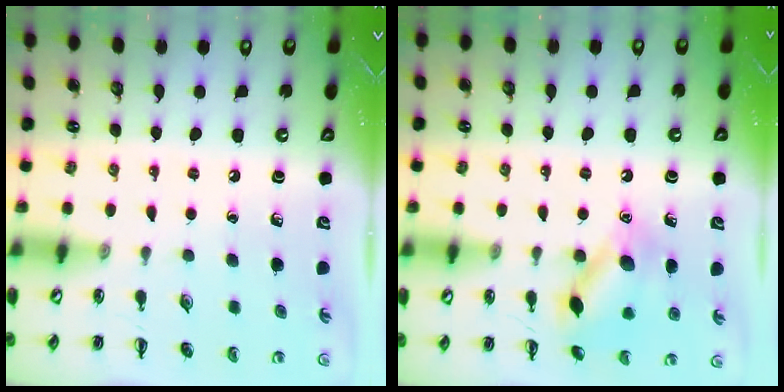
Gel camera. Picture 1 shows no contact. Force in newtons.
{"total": 13.0, "press": 13.0, "slide": 0.8}